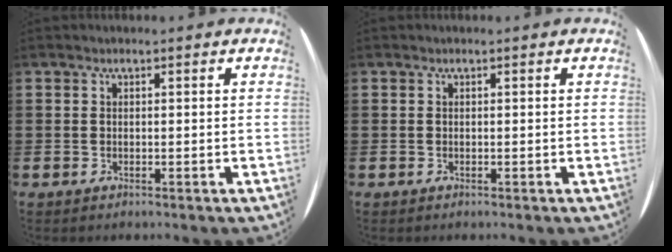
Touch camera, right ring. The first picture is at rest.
{"total": 0.0}